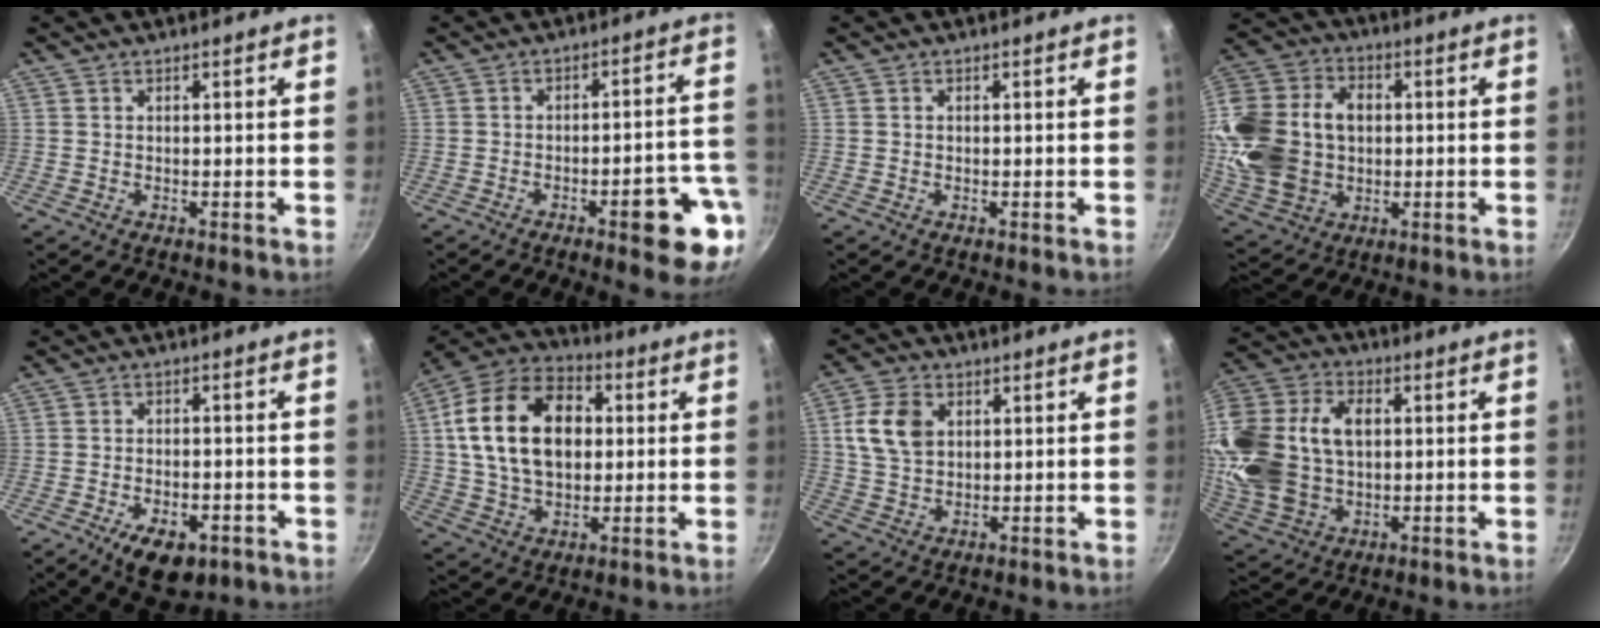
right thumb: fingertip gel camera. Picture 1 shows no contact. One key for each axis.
{"total": 11.9, "fx": -5.2, "fy": 3.4, "fz": 10.1, "tx": -0.097, "ty": 0.035, "tz": -0.062}
{"total": 0.0}
{"total": 20.9, "fx": 0.6, "fy": 15.7, "fz": 13.8, "tx": -0.266, "ty": 0.025, "tz": 0.019}
{"total": 9.2, "fx": -4.5, "fy": 4.9, "fz": 6.4, "tx": -0.080, "ty": 0.015, "tz": -0.057}
{"total": 21.1, "fx": 3.1, "fy": 14.2, "fz": 15.3, "tx": -0.244, "ty": 0.020, "tz": 0.045}
{"total": 8.5, "fx": 2.3, "fy": 6.0, "fz": 5.6, "tx": -0.094, "ty": 0.000, "tz": 0.043}
{"total": 22.7, "fx": 2.2, "fy": 15.9, "fz": 16.1, "tx": -0.323, "ty": 0.023, "tz": 0.047}